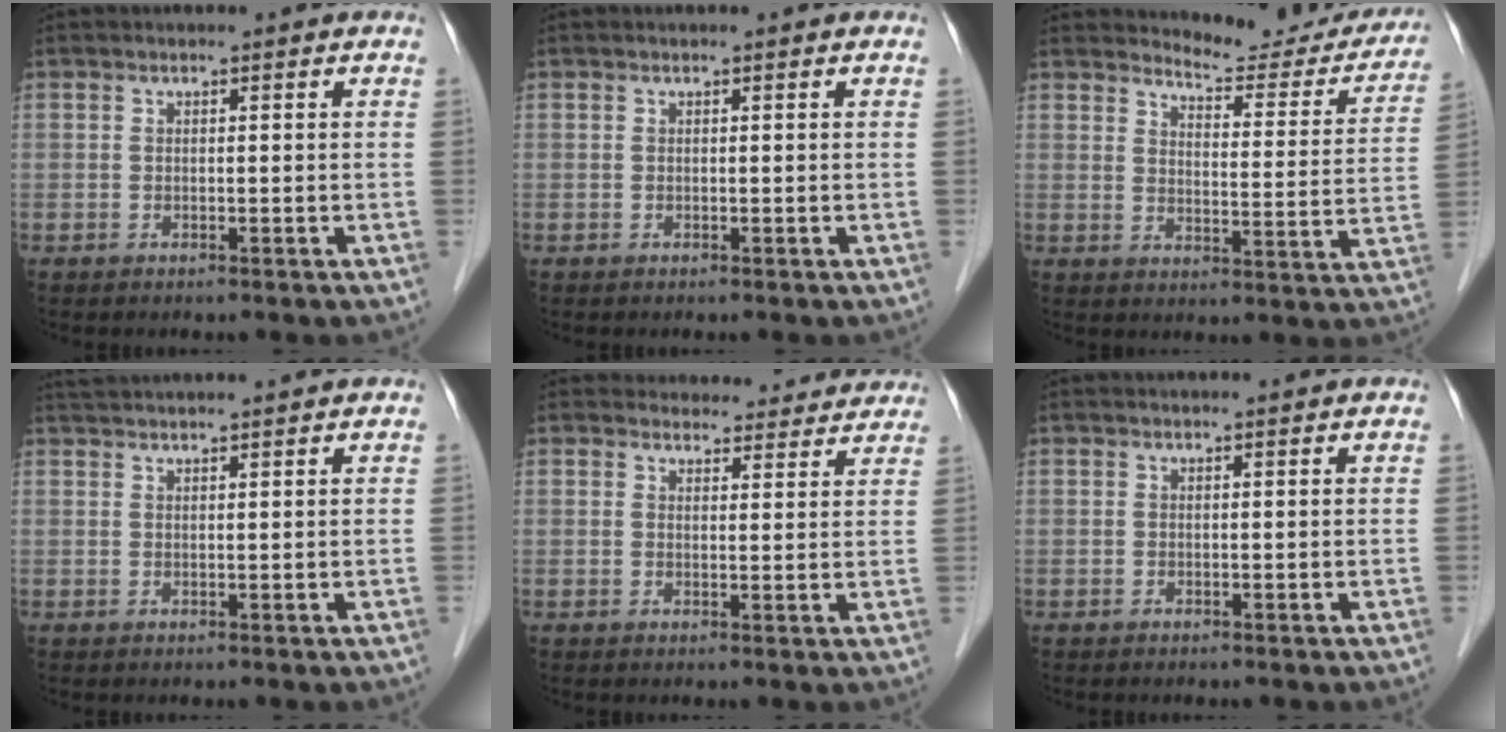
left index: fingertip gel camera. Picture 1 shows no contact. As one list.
[{"total": 0.0}, {"total": 14.0, "force": [13.5, 2.7, 2.3], "torque": [-0.009, -0.056, 0.148]}, {"total": 6.9, "force": [6.3, -0.5, 2.7], "torque": [-0.044, 0.033, 0.096]}, {"total": 10.0, "force": [9.6, 2.9, 0.9], "torque": [0.021, 0.007, 0.094]}, {"total": 1.5, "force": [1.3, -0.1, 0.6], "torque": [-0.006, 0.011, 0.018]}]